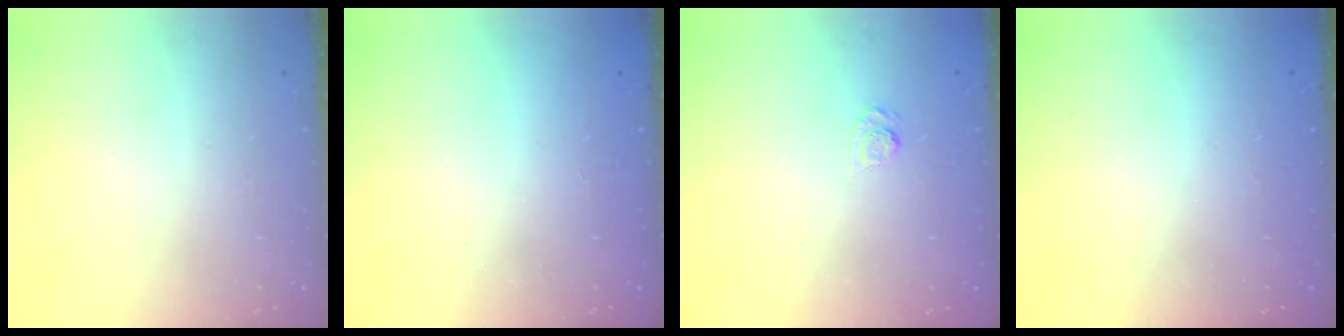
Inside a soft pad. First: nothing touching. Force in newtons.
{"total": 2.3, "press": 2.2, "slide": 0.8}
{"total": 2.7, "press": 2.3, "slide": 1.4}
{"total": 2.6, "press": 2.5, "slide": 0.8}